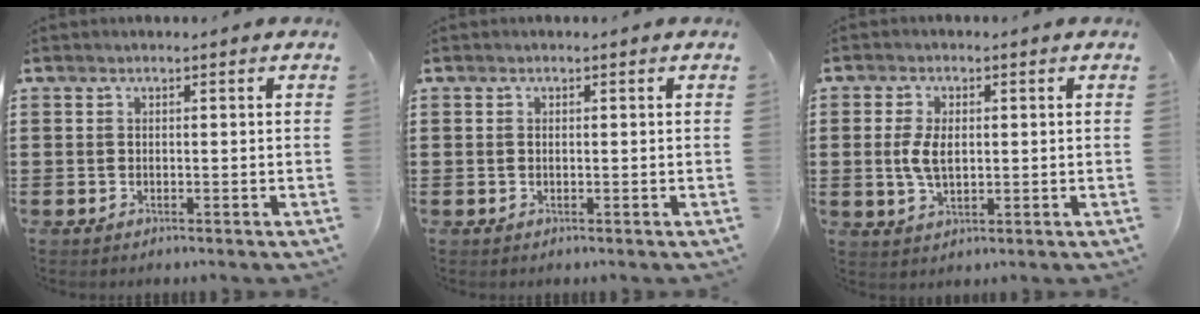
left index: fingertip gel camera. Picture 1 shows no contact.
{"total": 0.0}
{"total": 4.5, "force": [0.3, 2.4, 3.8], "torque": [-0.092, 0.002, 0.001]}